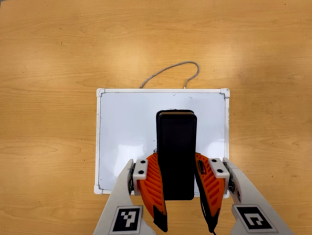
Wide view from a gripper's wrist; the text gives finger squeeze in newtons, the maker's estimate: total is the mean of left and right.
{"total": 8.2, "left": 6.5, "right": 10.0}